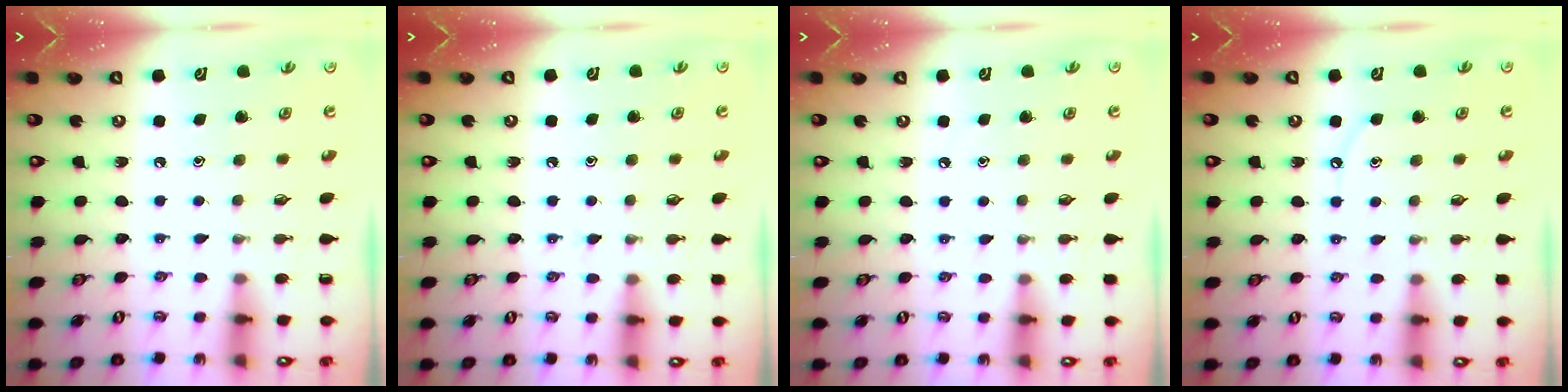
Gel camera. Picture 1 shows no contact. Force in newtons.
{"total": 3.0, "press": 3.0, "slide": 0.5}
{"total": 3.2, "press": 3.2, "slide": 0.5}
{"total": 3.6, "press": 3.6, "slide": 0.5}